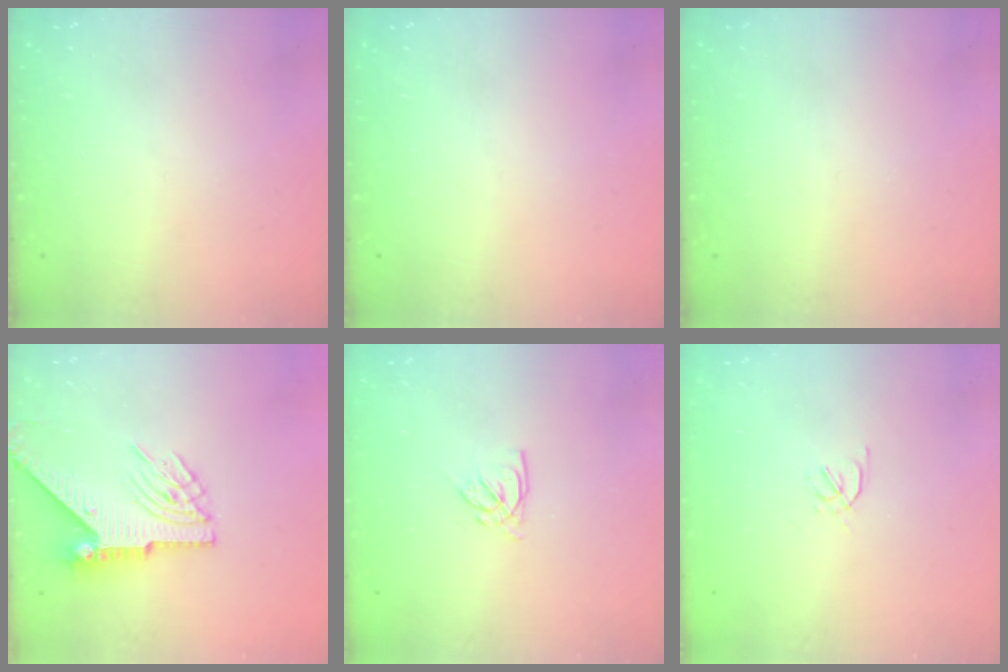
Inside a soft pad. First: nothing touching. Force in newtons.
{"total": 0.0}
{"total": 0.0}
{"total": 8.2, "press": 8.2, "slide": 0.9}
{"total": 2.8, "press": 2.8, "slide": 0.1}
{"total": 1.7, "press": 1.6, "slide": 0.5}